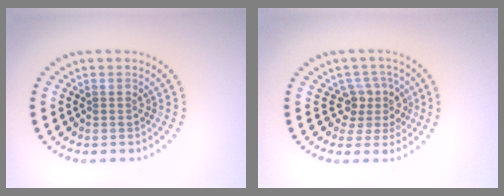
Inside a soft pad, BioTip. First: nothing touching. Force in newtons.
{"total": 3.0, "press": 2.3, "slide": 1.9}